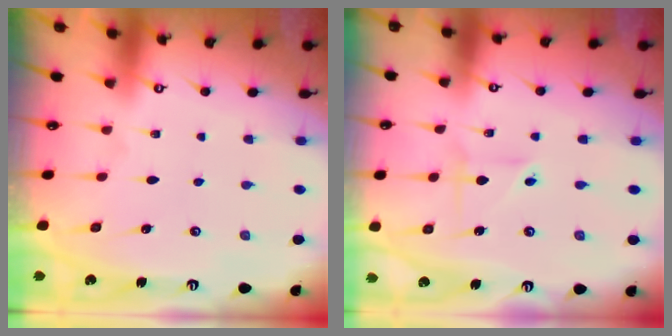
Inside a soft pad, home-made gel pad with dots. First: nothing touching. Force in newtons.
{"total": 2.3, "press": 2.1, "slide": 0.9}